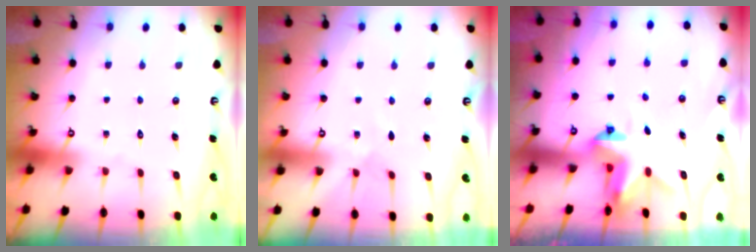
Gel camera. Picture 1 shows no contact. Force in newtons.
{"total": 2.4, "press": 2.3, "slide": 0.4}
{"total": 3.9, "press": 3.9, "slide": 0.2}